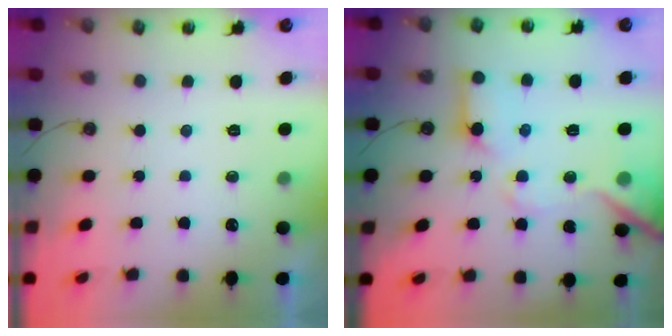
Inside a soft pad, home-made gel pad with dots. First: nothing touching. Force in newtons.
{"total": 13.5, "press": 13.4, "slide": 1.5}